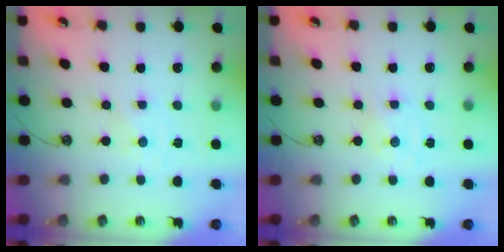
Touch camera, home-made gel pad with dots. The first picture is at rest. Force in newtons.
{"total": 0.8, "press": 0.8, "slide": 0.1}